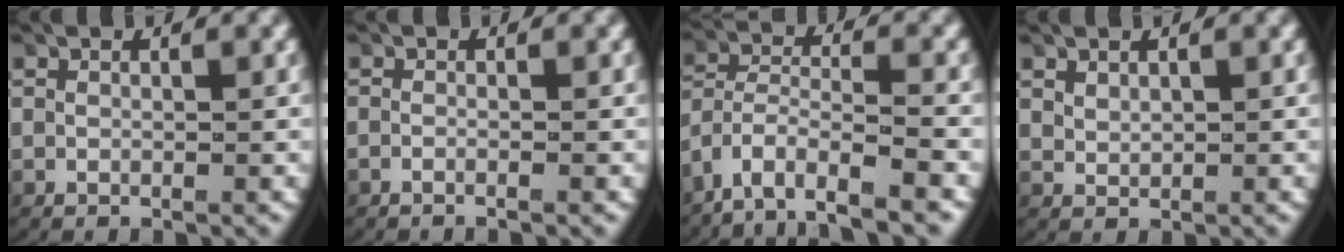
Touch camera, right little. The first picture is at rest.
{"total": 1.2, "force": [-1.1, 0.2, 0.5], "torque": [-0.015, 0.002, -0.021]}
{"total": 7.5, "force": [-4.7, 4.2, 4.2], "torque": [-0.104, -0.041, -0.068]}
{"total": 0.9, "force": [0.7, 0.2, 0.4], "torque": [-0.014, -0.004, 0.024]}